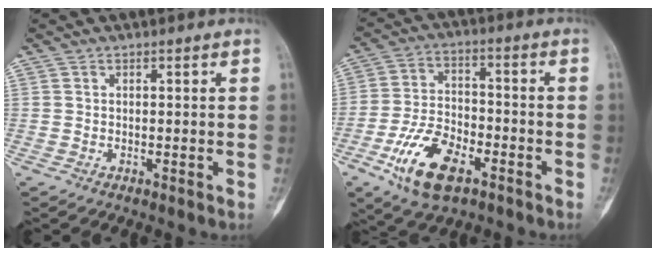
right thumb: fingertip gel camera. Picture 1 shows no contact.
{"total": 13.0, "force": [-6.5, 6.6, 9.1], "torque": [-0.161, 0.022, -0.116]}